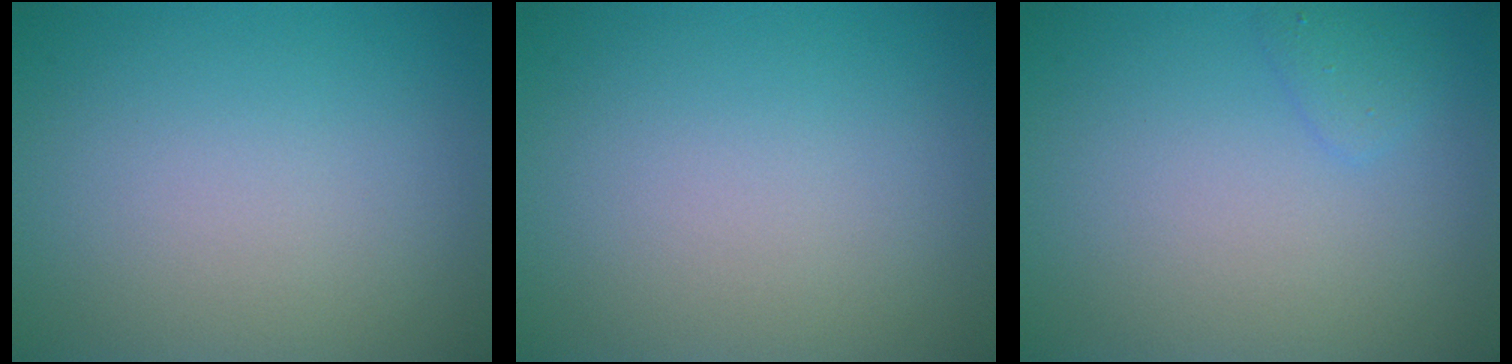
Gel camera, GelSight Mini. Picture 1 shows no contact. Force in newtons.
{"total": 0.0}
{"total": 1.1, "press": 1.1, "slide": 0.0}